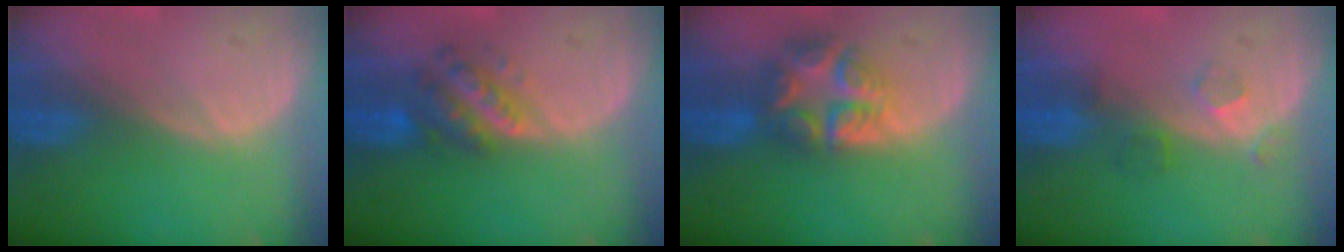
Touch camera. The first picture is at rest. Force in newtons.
{"total": 5.8, "press": 5.5, "slide": 1.7}
{"total": 8.0, "press": 6.9, "slide": 4.2}
{"total": 3.3, "press": 2.8, "slide": 1.7}